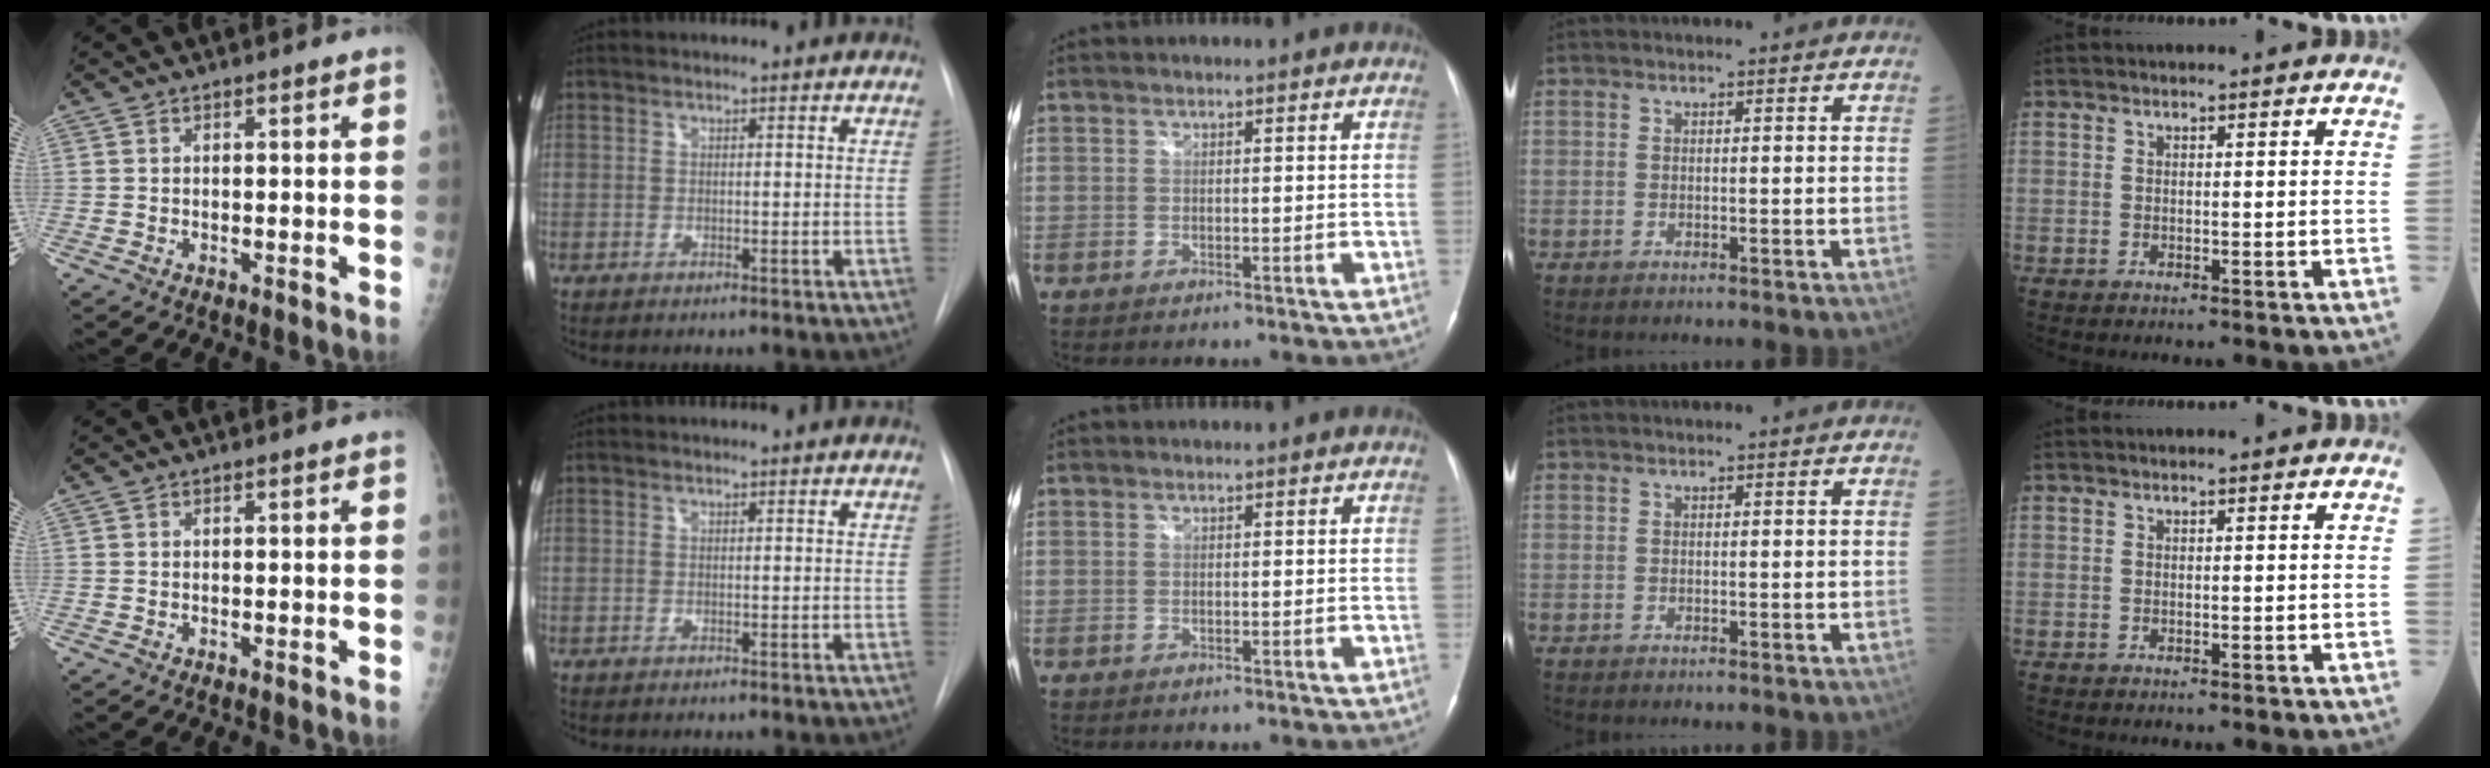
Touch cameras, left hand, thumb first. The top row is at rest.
{}